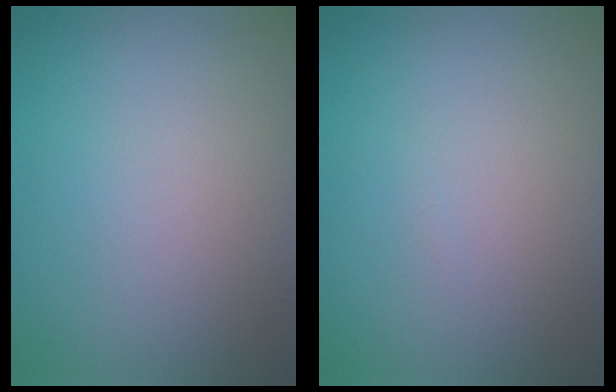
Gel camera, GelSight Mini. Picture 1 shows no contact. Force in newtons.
{"total": 0.0}